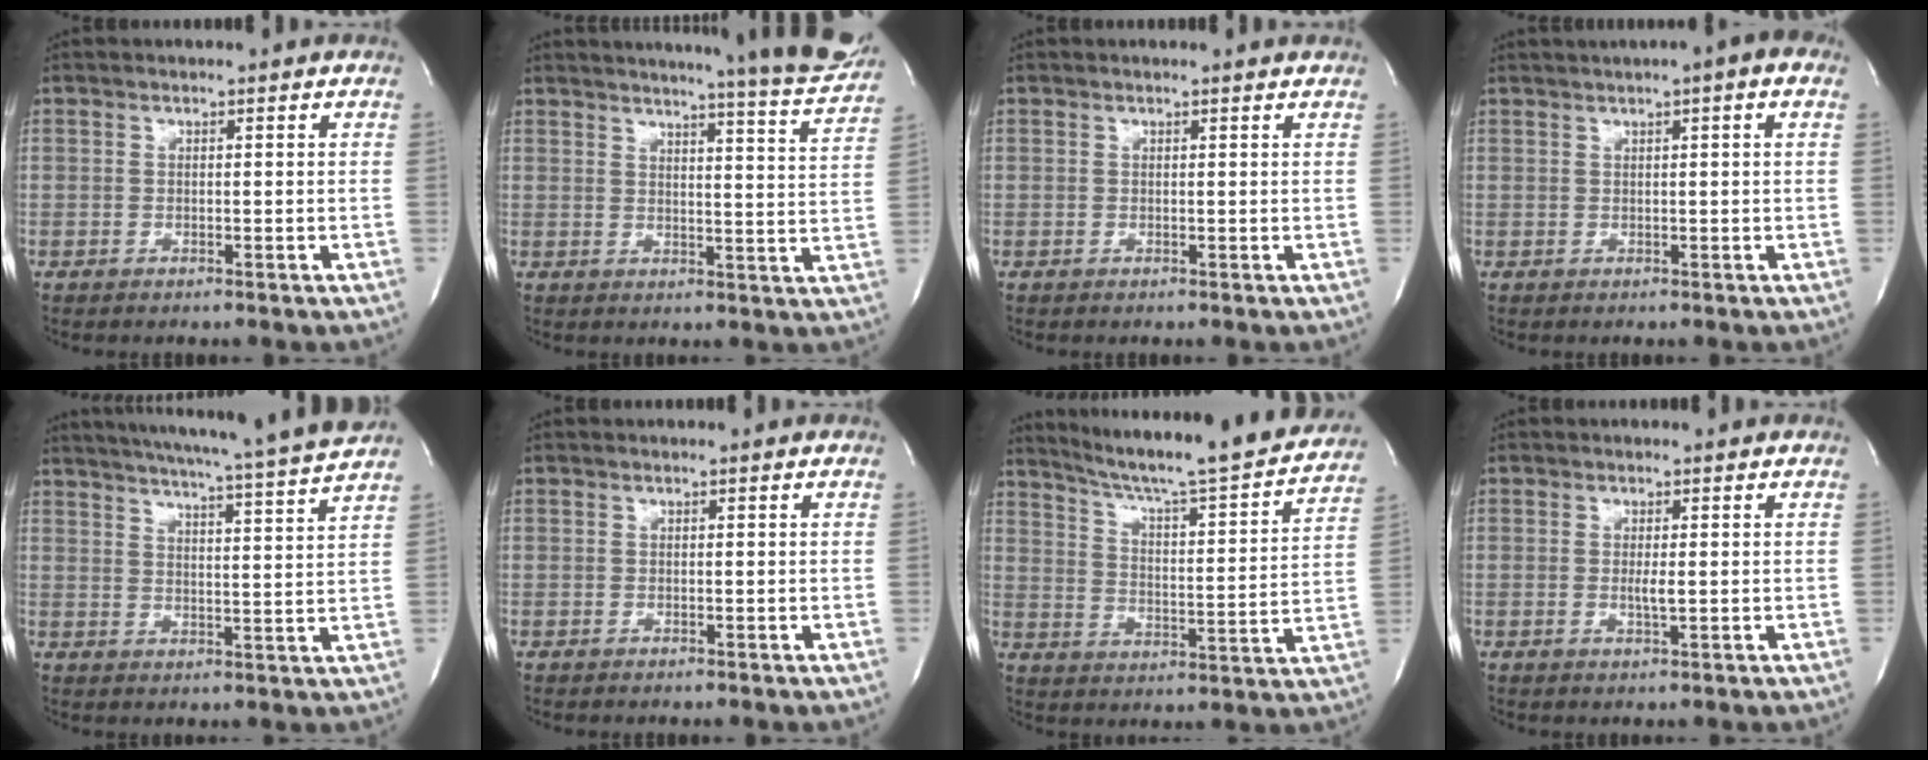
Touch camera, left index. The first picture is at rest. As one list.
[{"total": 18.3, "force": [16.9, -0.3, 7.1], "torque": [-0.102, -0.077, 0.190]}, {"total": 1.7, "force": [1.7, -0.1, 0.3], "torque": [-0.012, 0.001, 0.014]}, {"total": 4.6, "force": [2.4, 0.2, 4.0], "torque": [-0.060, 0.021, 0.033]}, {"total": 18.1, "force": [16.4, -1.9, 7.4], "torque": [-0.130, -0.038, 0.214]}, {"total": 0.0}, {"total": 23.4, "force": [21.1, 0.9, 10.1], "torque": [-0.159, -0.043, 0.284]}, {"total": 1.7, "force": [-0.1, 0.1, 1.7], "torque": [-0.035, -0.005, -0.001]}]